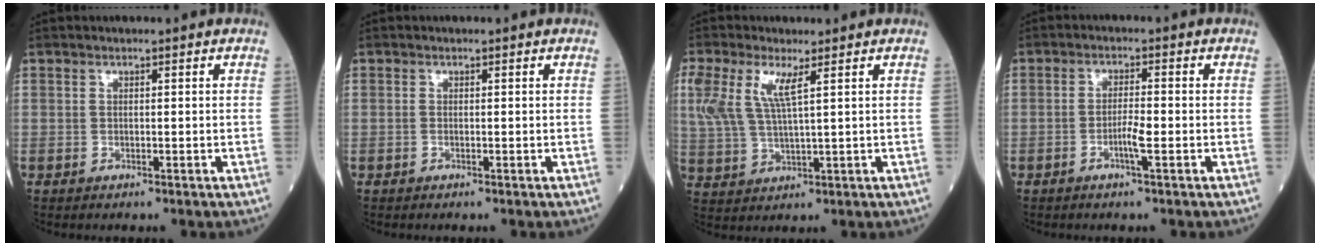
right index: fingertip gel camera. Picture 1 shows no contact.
{"total": 0.0}
{"total": 7.6, "force": [3.2, 1.8, 6.6], "torque": [-0.165, 0.012, 0.069]}
{"total": 3.1, "force": [-1.1, 0.1, 2.9], "torque": [-0.057, -0.002, -0.023]}